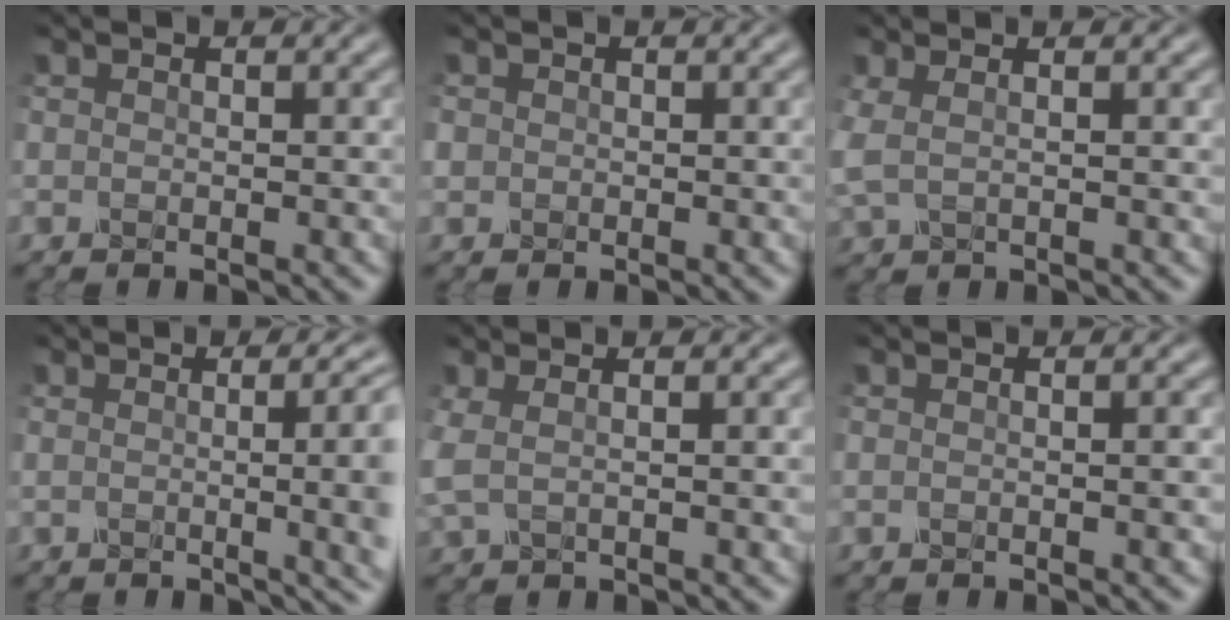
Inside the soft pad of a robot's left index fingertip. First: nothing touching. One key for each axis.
{"total": 0.7, "fx": 0.0, "fy": 0.7, "fz": 0.1, "tx": 0.001, "ty": 0.000, "tz": -0.003}
{"total": 2.5, "fx": 0.8, "fy": 1.0, "fz": 2.2, "tx": -0.048, "ty": 0.006, "tz": 0.010}
{"total": 12.8, "fx": 0.7, "fy": 6.3, "fz": 11.1, "tx": -0.065, "ty": 0.033, "tz": 0.005}
{"total": 3.7, "fx": 0.6, "fy": 1.6, "fz": 3.3, "tx": -0.058, "ty": 0.004, "tz": 0.008}
{"total": 1.6, "fx": 0.1, "fy": 0.5, "fz": 1.5, "tx": -0.015, "ty": 0.004, "tz": -0.003}